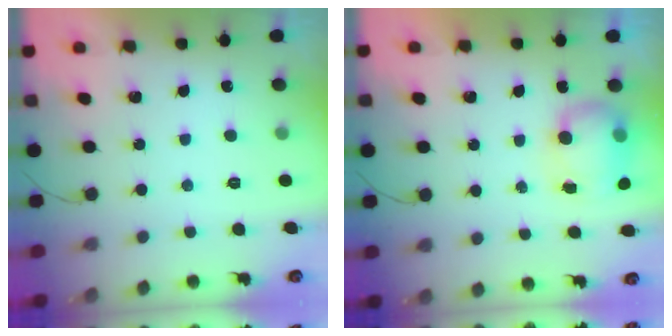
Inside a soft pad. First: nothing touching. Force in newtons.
{"total": 8.0, "press": 8.0, "slide": 0.8}